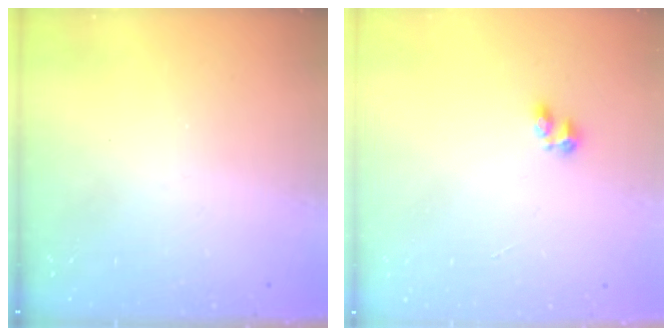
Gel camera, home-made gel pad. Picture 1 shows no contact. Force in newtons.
{"total": 2.2, "press": 2.1, "slide": 0.7}